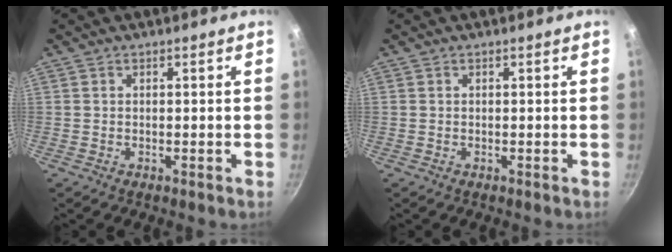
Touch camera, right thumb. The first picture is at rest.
{"total": 0.0}